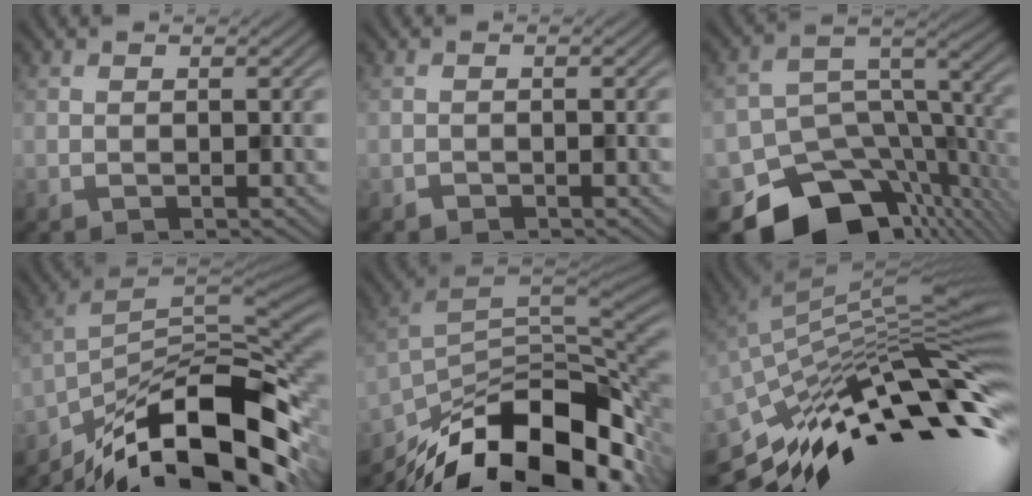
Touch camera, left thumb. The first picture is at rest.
{"total": 0.6, "force": [-0.5, 0.3, 0.1], "torque": [0.000, 0.000, -0.011]}
{"total": 15.0, "force": [-9.2, 9.3, 7.3], "torque": [-0.148, -0.040, -0.130]}
{"total": 16.6, "force": [-11.3, 5.0, 11.0], "torque": [-0.221, -0.010, -0.192]}
{"total": 17.3, "force": [-11.0, 7.5, 11.0], "torque": [-0.215, -0.031, -0.179]}
{"total": 15.4, "force": [-5.5, 4.3, 13.7], "torque": [-0.258, 0.014, -0.114]}